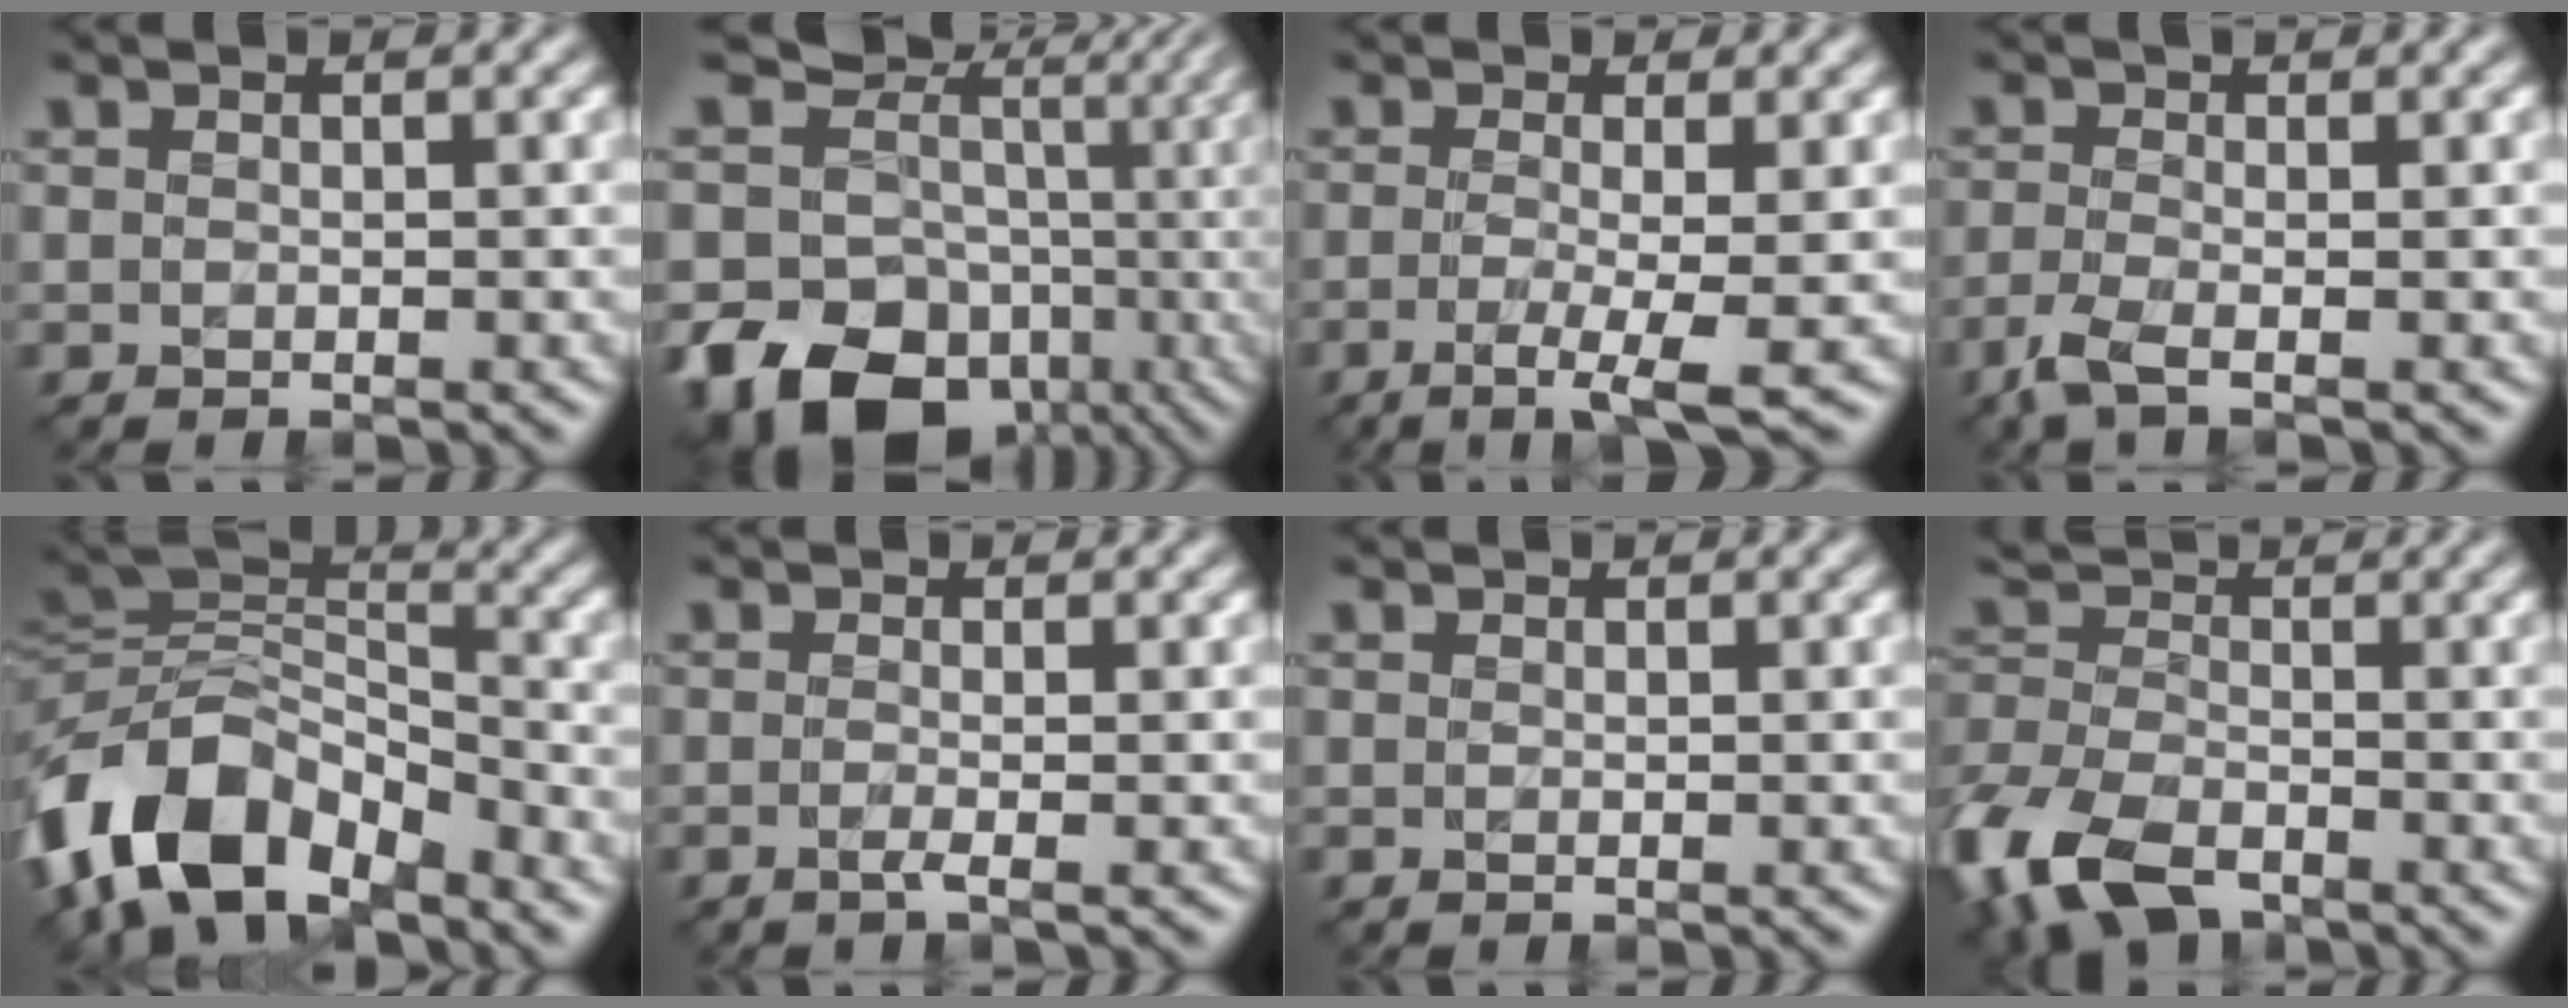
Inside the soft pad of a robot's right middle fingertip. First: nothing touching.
{"total": 14.1, "force": [-2.0, 11.8, 7.6], "torque": [-0.137, -0.016, -0.010]}
{"total": 4.1, "force": [-1.2, 0.8, 3.9], "torque": [-0.071, -0.012, -0.024]}
{"total": 3.2, "force": [-1.6, 0.8, 2.6], "torque": [-0.057, -0.014, -0.044]}
{"total": 12.0, "force": [-6.4, 7.1, 7.4], "torque": [-0.132, 0.005, -0.128]}
{"total": 1.4, "force": [-0.4, 0.4, 1.3], "torque": [-0.022, -0.008, -0.010]}
{"total": 0.0}
{"total": 9.5, "force": [-5.3, 5.3, 5.8], "torque": [-0.145, -0.024, -0.114]}